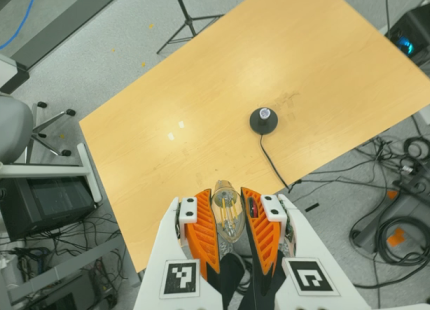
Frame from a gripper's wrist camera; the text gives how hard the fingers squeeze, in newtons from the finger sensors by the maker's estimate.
{"total": 20.4, "left": 22.8, "right": 18.0}